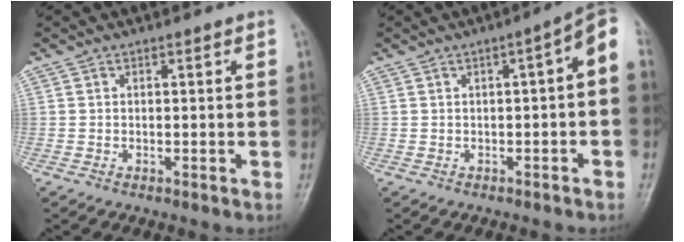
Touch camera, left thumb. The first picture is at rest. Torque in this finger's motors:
{"motor_torque": [-0.27, 0.36, -0.11, -0.10, 0.11]}